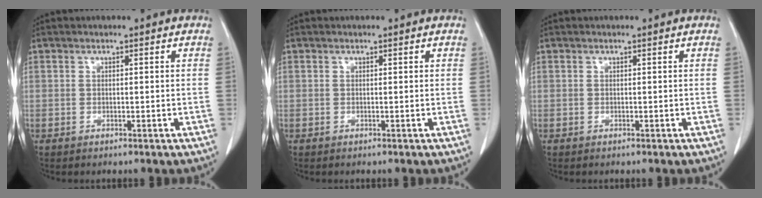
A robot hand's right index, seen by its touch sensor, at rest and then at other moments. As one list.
[{"total": 0.0}, {"total": 0.0}]